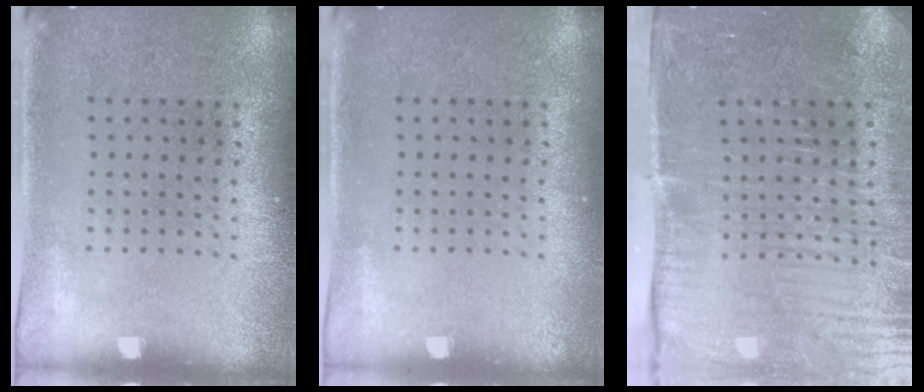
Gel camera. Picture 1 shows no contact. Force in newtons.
{"total": 0.0}
{"total": 5.4, "press": 4.6, "slide": 2.8}